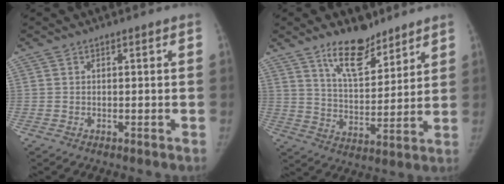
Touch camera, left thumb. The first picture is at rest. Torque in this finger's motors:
{"motor_torque": [0.45, -0.14, 1.13, -0.78, 0.25]}